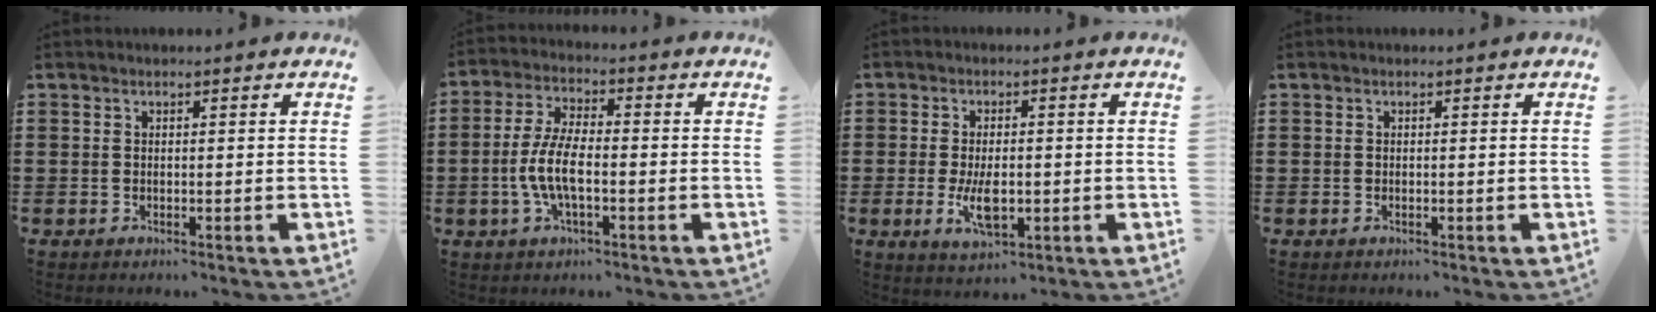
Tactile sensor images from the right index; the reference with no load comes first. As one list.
[{"total": 6.9, "force": [-1.8, 2.5, 6.2], "torque": [-0.147, -0.010, -0.042]}, {"total": 5.2, "force": [-0.9, 2.4, 4.5], "torque": [-0.092, -0.010, -0.020]}, {"total": 0.0}]